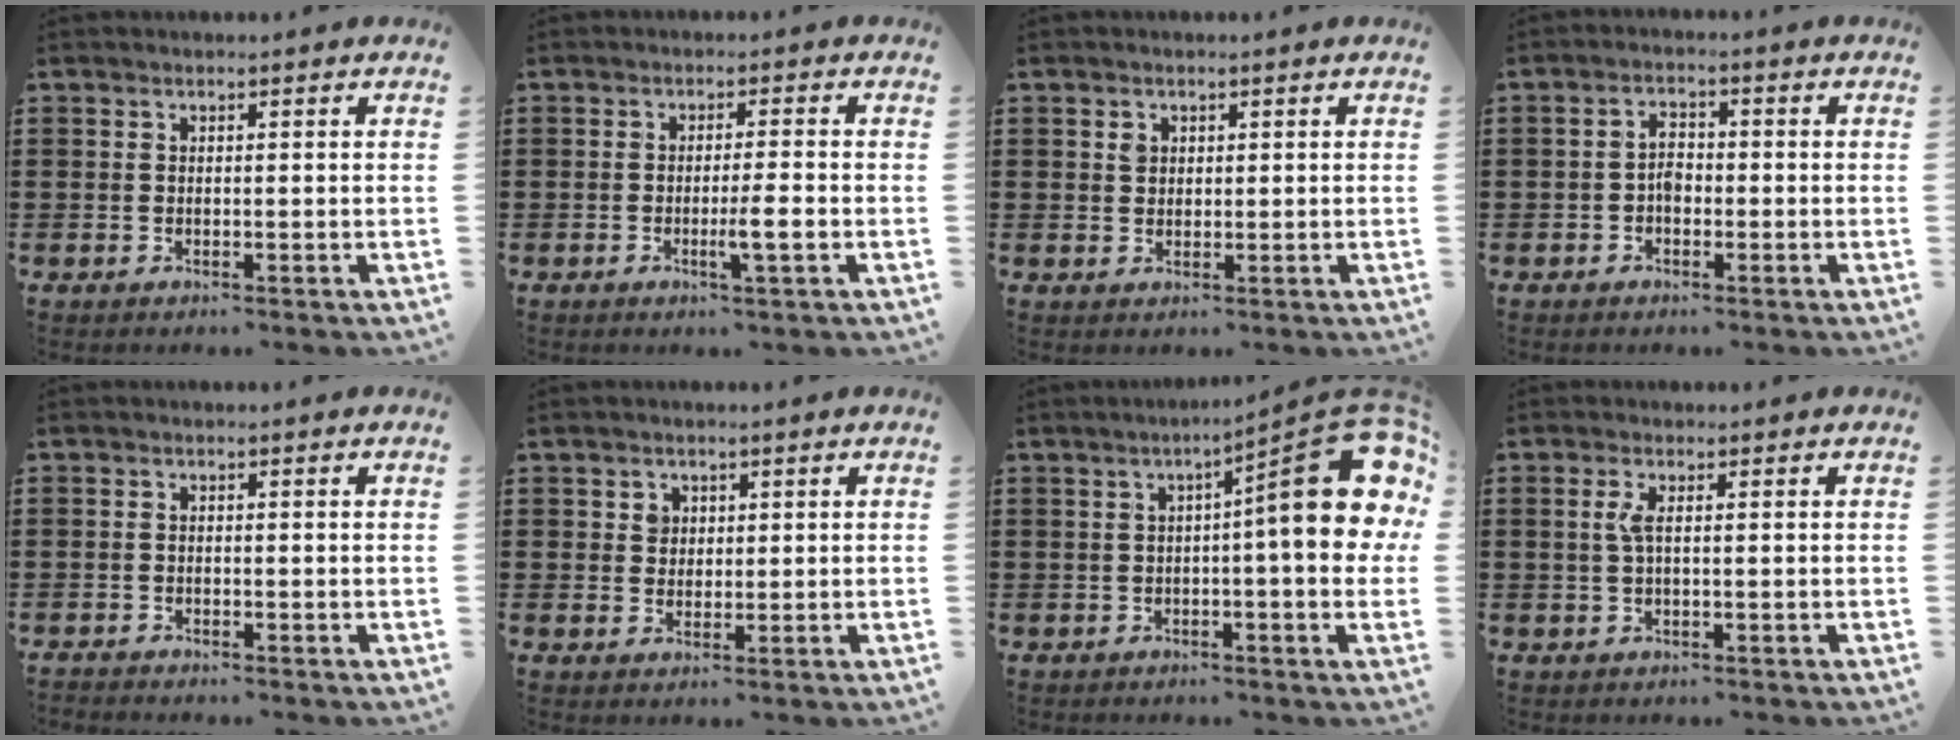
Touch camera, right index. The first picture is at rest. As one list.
[{"total": 3.8, "force": [-1.3, 0.0, 3.6], "torque": [-0.059, -0.008, -0.024]}, {"total": 1.4, "force": [0.6, 1.1, 0.6], "torque": [-0.014, 0.006, 0.011]}, {"total": 2.5, "force": [-0.7, 1.5, 1.8], "torque": [-0.045, 0.002, -0.017]}, {"total": 1.0, "force": [-1.0, 0.1, -0.3], "torque": [0.002, 0.002, -0.021]}, {"total": 2.1, "force": [0.8, 1.8, 0.6], "torque": [-0.010, 0.006, 0.012]}, {"total": 16.3, "force": [3.8, 3.3, 15.6], "torque": [-0.212, -0.032, 0.055]}, {"total": 2.2, "force": [0.1, 0.4, 2.2], "torque": [-0.051, -0.003, -0.002]}]